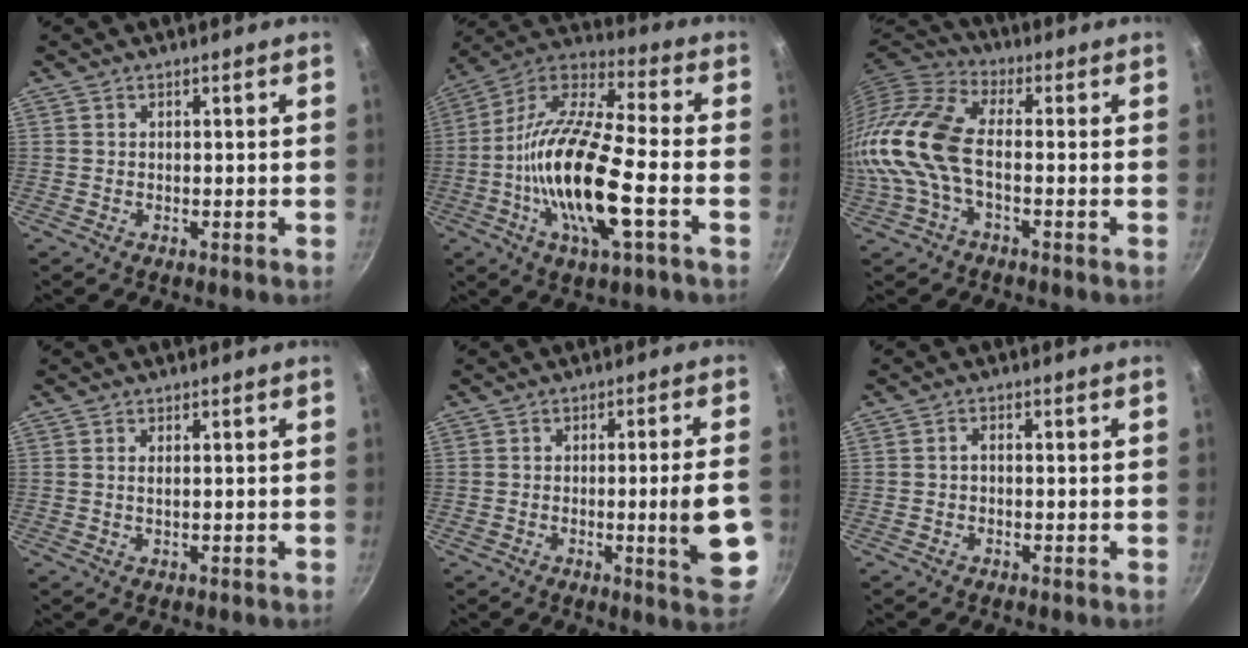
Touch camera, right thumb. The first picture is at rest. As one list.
[{"total": 20.7, "force": [-4.7, 5.9, 19.2], "torque": [-0.370, 0.028, -0.110]}, {"total": 14.7, "force": [-1.9, 7.5, 12.5], "torque": [-0.259, 0.027, -0.055]}, {"total": 0.8, "force": [0.2, 0.3, 0.7], "torque": [-0.015, 0.000, 0.003]}, {"total": 10.4, "force": [-2.0, 1.0, 10.1], "torque": [-0.130, 0.001, -0.027]}, {"total": 1.3, "force": [-0.3, 0.8, 0.9], "torque": [-0.015, 0.010, -0.006]}]